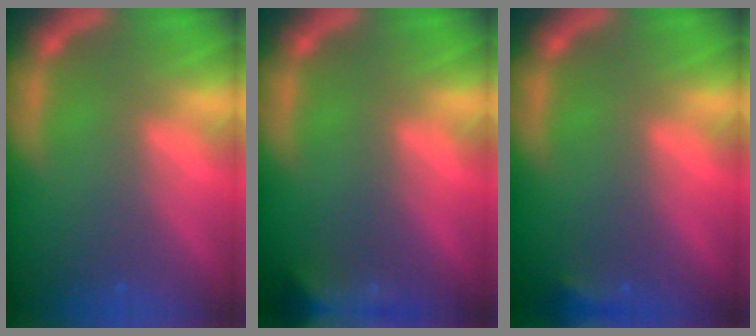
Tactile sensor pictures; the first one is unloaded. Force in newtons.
{"total": 7.4}
{"total": 1.9}